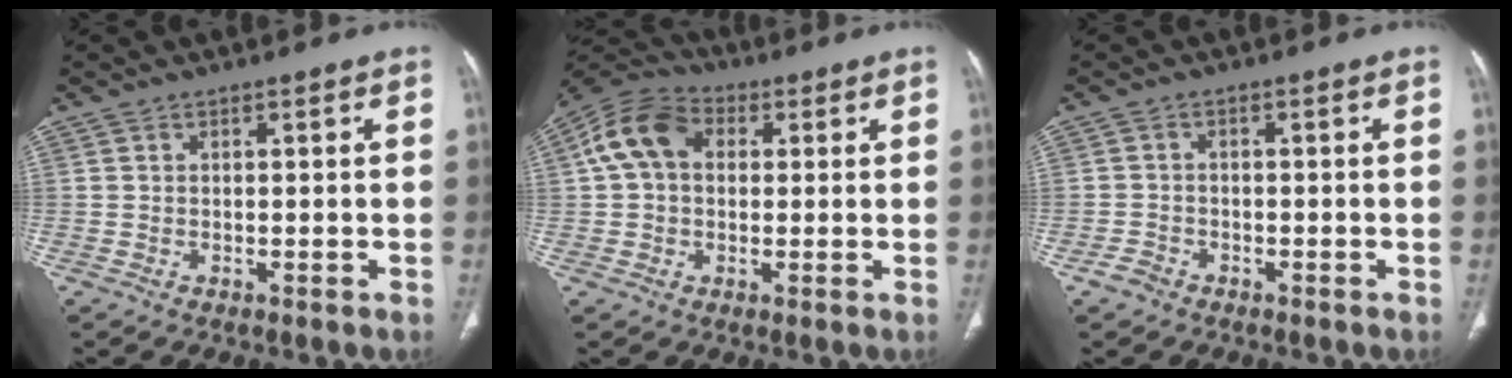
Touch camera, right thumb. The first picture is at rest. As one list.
[{"total": 10.6, "force": [2.1, 7.8, 7.0], "torque": [-0.128, 0.028, 0.027]}, {"total": 2.3, "force": [-1.6, 1.6, 0.5], "torque": [-0.013, 0.010, -0.029]}]